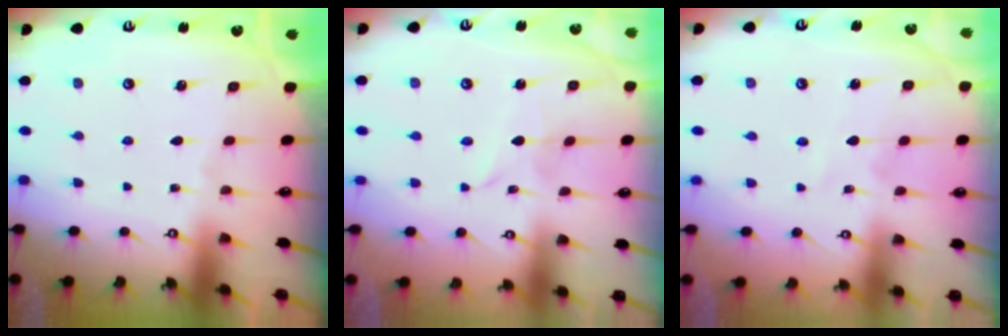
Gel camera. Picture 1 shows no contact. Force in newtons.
{"total": 1.5, "press": 1.4, "slide": 0.2}
{"total": 3.8, "press": 3.8, "slide": 0.4}